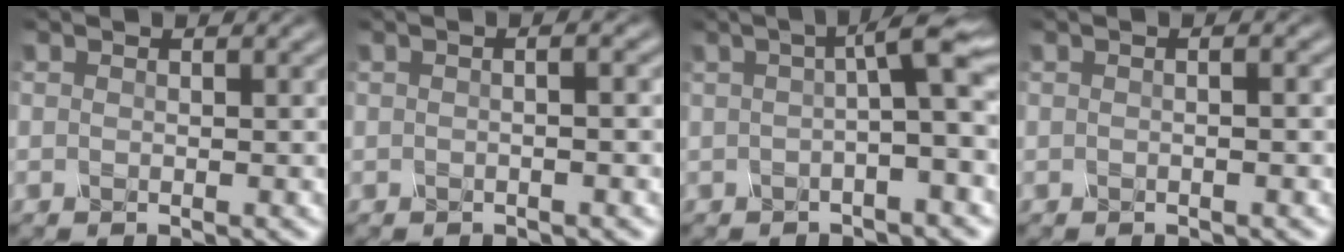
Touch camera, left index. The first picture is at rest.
{"total": 2.4, "force": [0.3, 1.0, 2.2], "torque": [-0.013, 0.004, -0.014]}
{"total": 4.9, "force": [0.5, 0.7, 4.8], "torque": [-0.068, 0.015, 0.000]}
{"total": 1.4, "force": [0.1, 0.4, 1.3], "torque": [-0.013, -0.003, -0.006]}